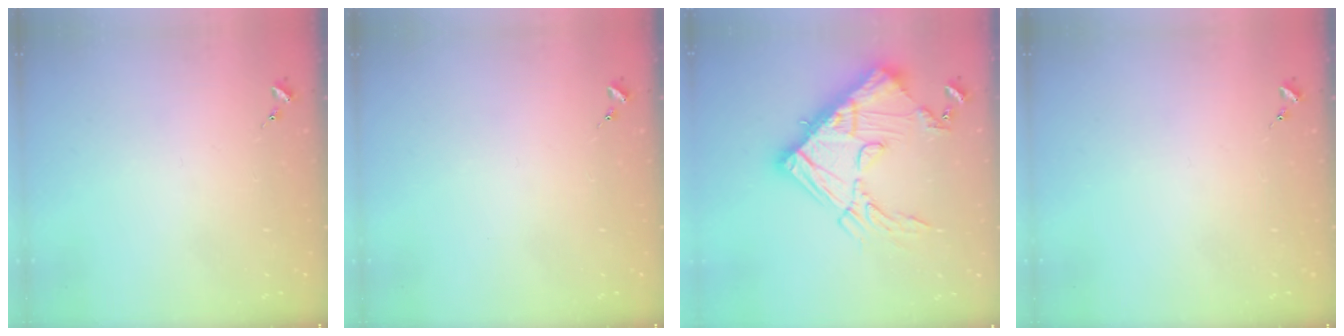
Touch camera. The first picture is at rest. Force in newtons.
{"total": 0.0}
{"total": 24.8, "press": 24.7, "slide": 2.3}
{"total": 0.0}